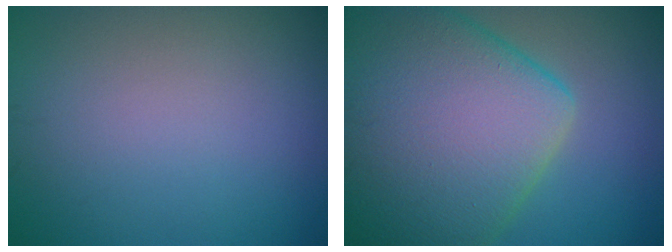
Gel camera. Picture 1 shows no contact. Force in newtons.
{"total": 13.9, "press": 13.8, "slide": 0.6}